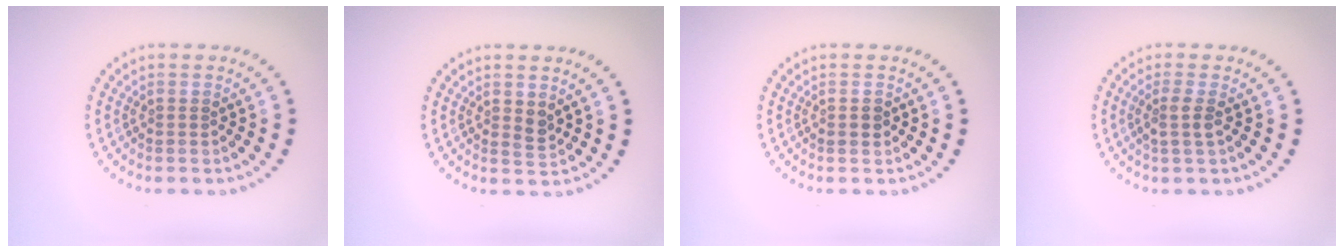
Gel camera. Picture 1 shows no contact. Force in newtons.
{"total": 1.1, "press": 1.0, "slide": 0.4}
{"total": 1.2, "press": 1.2, "slide": 0.1}
{"total": 1.6, "press": 1.3, "slide": 1.0}